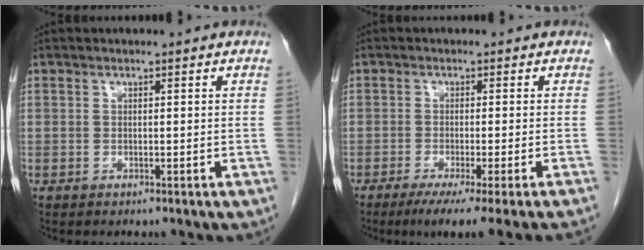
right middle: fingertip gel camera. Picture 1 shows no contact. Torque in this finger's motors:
{"motor_torque": [0.18, -0.16, 0.10, 0.03]}